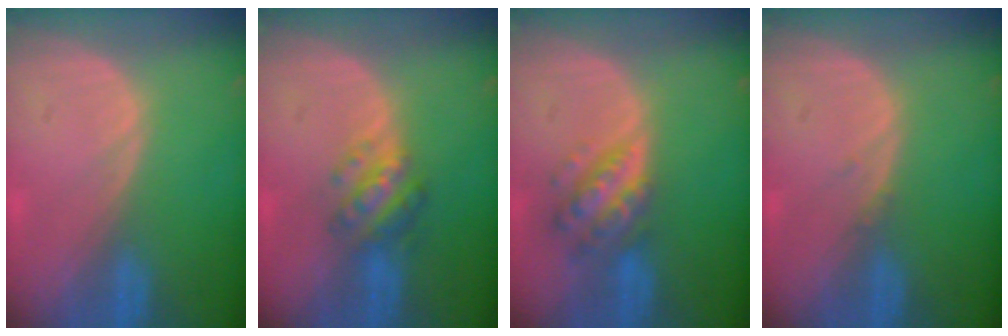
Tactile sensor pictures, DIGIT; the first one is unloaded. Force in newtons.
{"total": 5.2, "press": 5.0, "slide": 1.5}
{"total": 6.3, "press": 5.7, "slide": 2.7}
{"total": 0.6, "press": 0.5, "slide": 0.1}